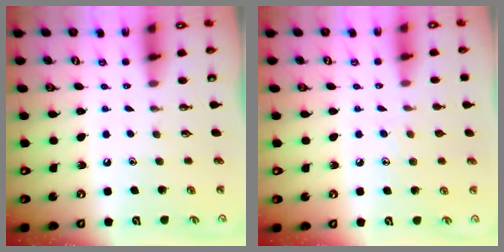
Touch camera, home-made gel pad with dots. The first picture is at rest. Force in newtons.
{"total": 6.4, "press": 6.4, "slide": 0.6}